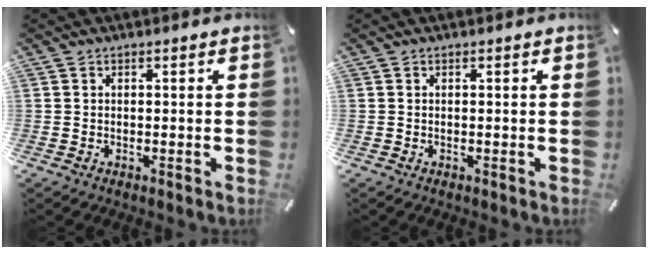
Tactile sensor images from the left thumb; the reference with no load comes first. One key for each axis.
{"total": 0.0}